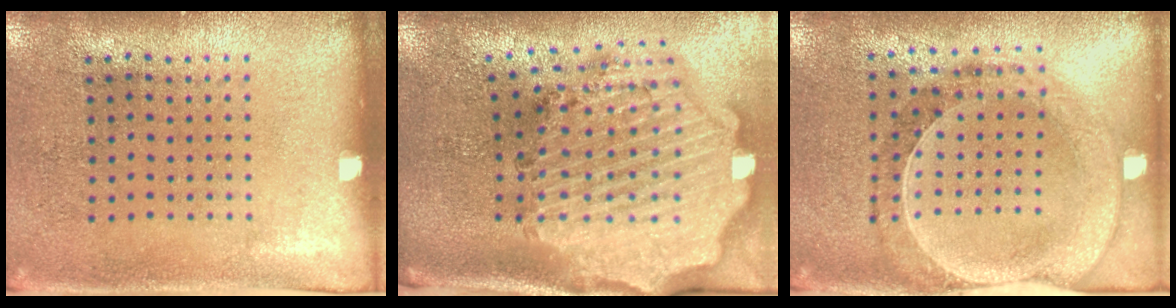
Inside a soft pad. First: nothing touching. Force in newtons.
{"total": 4.0, "press": 3.3, "slide": 2.2}
{"total": 0.6, "press": 0.6, "slide": 0.2}